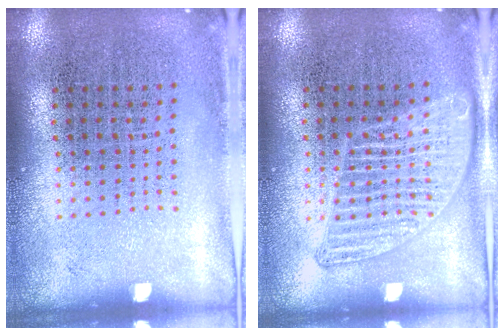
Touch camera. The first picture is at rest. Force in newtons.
{"total": 1.2, "press": 1.2, "slide": 0.1}